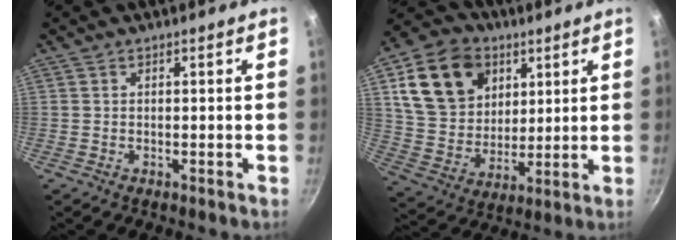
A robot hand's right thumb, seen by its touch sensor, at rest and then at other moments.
{"total": 18.7, "force": [7.2, 14.1, 10.0], "torque": [-0.159, -0.017, 0.135]}